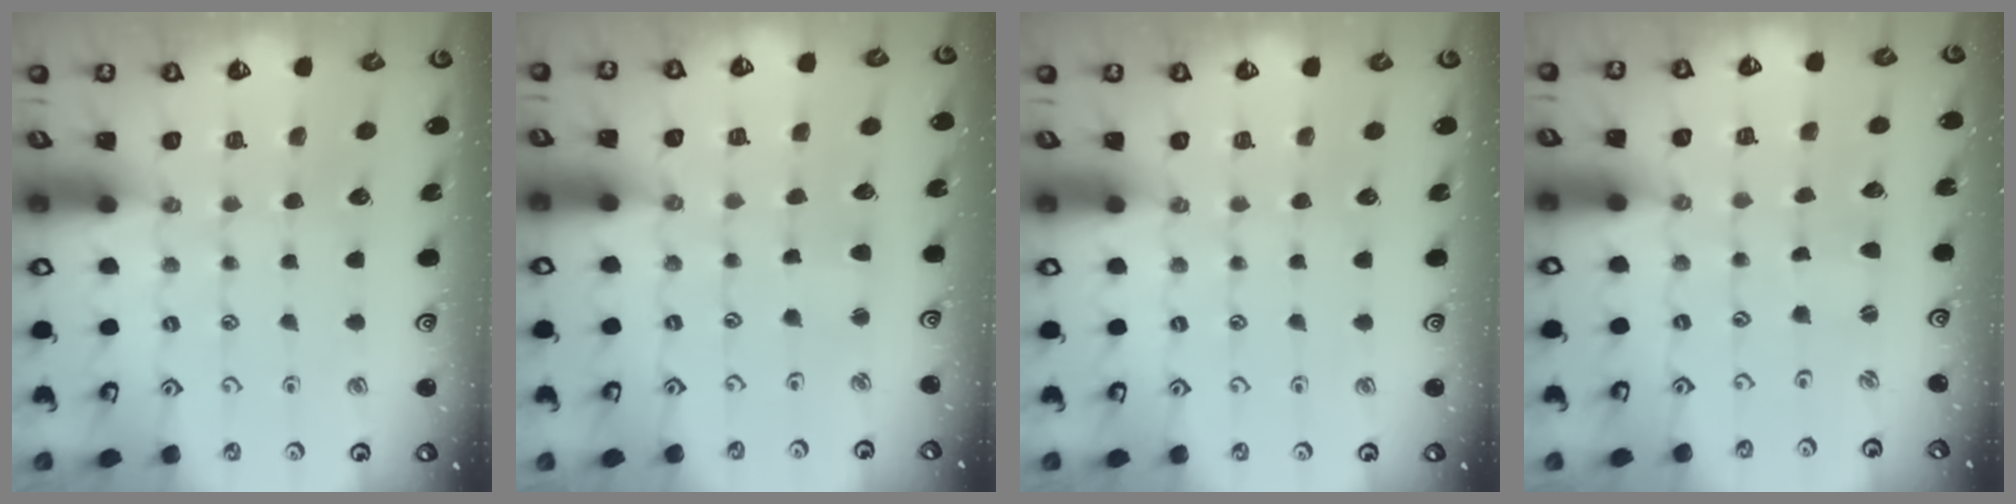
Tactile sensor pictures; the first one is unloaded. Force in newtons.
{"total": 2.5, "press": 2.5, "slide": 0.3}
{"total": 0.0}
{"total": 0.0}